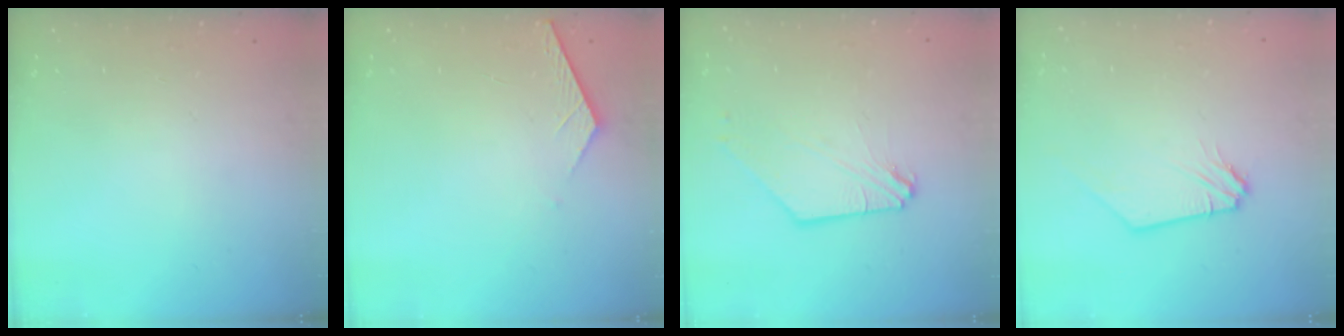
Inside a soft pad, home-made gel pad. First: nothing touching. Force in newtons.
{"total": 5.3, "press": 5.3, "slide": 0.5}
{"total": 2.6, "press": 2.6, "slide": 0.5}
{"total": 1.2, "press": 1.2, "slide": 0.2}